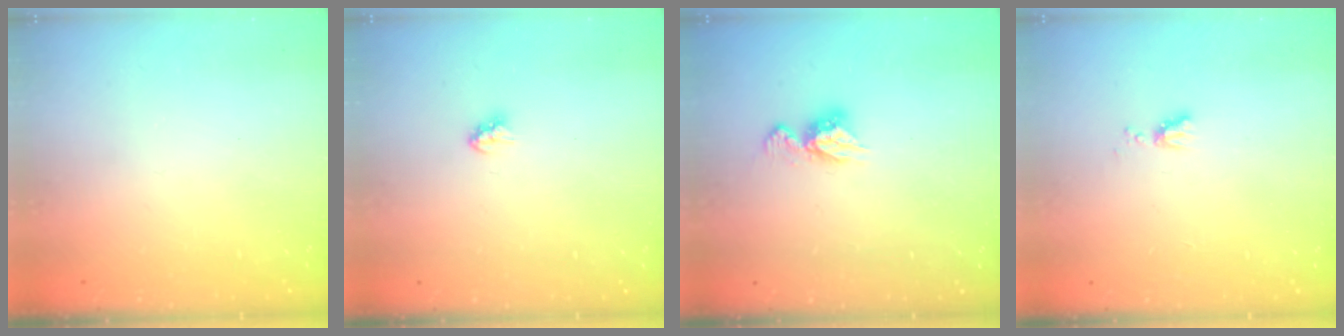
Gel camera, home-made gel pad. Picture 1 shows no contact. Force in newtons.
{"total": 2.9, "press": 2.9, "slide": 0.2}
{"total": 7.8, "press": 7.8, "slide": 0.6}
{"total": 3.9, "press": 3.9, "slide": 0.6}